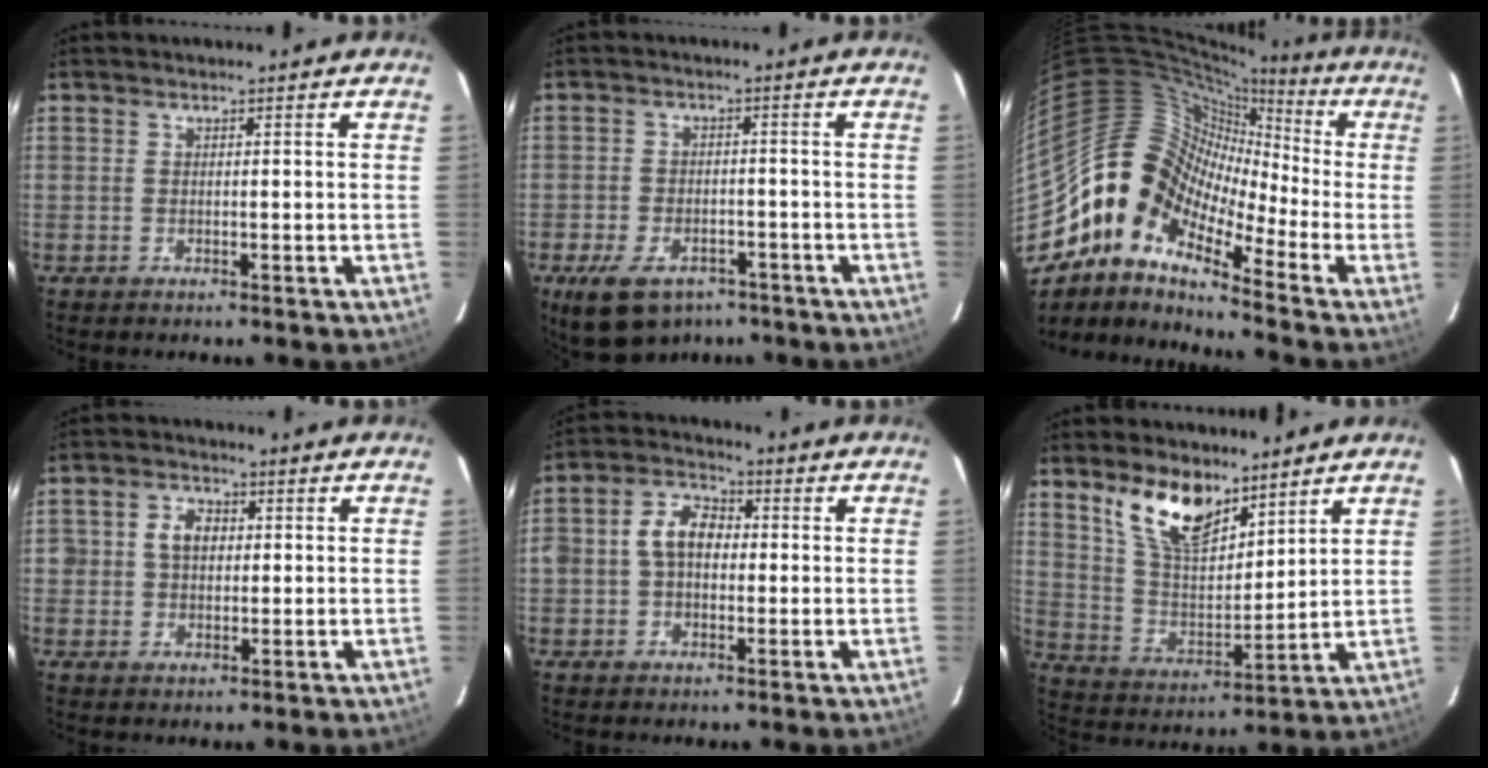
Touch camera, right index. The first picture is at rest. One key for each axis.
{"total": 11.1, "fx": -7.1, "fy": 6.4, "fz": 5.7, "tx": -0.133, "ty": -0.011, "tz": -0.109}
{"total": 12.9, "fx": -6.0, "fy": 8.4, "fz": 7.8, "tx": -0.120, "ty": 0.014, "tz": -0.145}
{"total": 4.7, "fx": 0.6, "fy": 3.9, "fz": 2.6, "tx": -0.044, "ty": 0.014, "tz": 0.013}
{"total": 7.5, "fx": 0.1, "fy": 5.5, "fz": 5.1, "tx": -0.096, "ty": 0.027, "tz": 0.000}
{"total": 13.1, "fx": 9.0, "fy": 5.7, "fz": 7.6, "tx": -0.145, "ty": 0.003, "tz": 0.177}